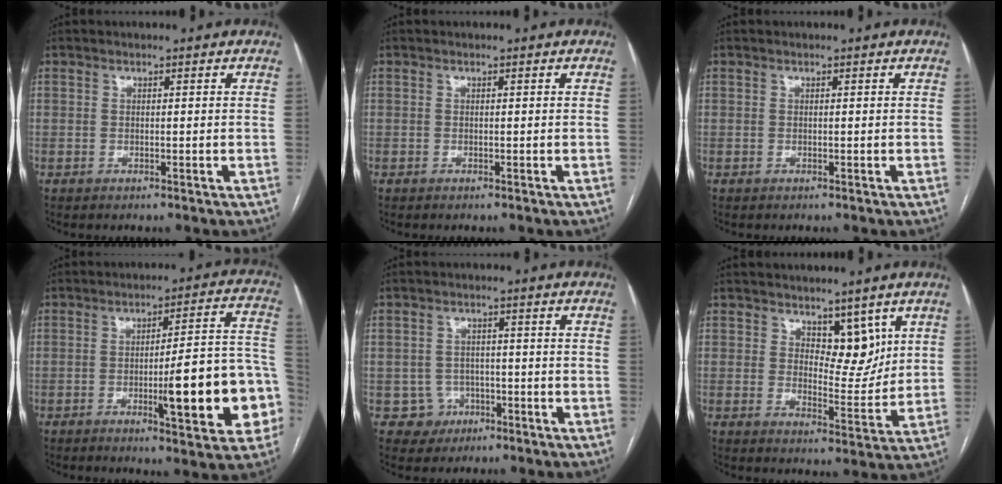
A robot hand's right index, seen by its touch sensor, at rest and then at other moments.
{"total": 0.0}
{"total": 0.0}
{"total": 15.7, "force": [-4.4, 2.4, 14.9], "torque": [-0.162, 0.021, -0.053]}
{"total": 4.1, "force": [-1.5, 3.8, -0.4], "torque": [0.021, 0.017, -0.016]}
{"total": 6.1, "force": [3.5, 3.1, 3.9], "torque": [-0.050, -0.007, 0.061]}